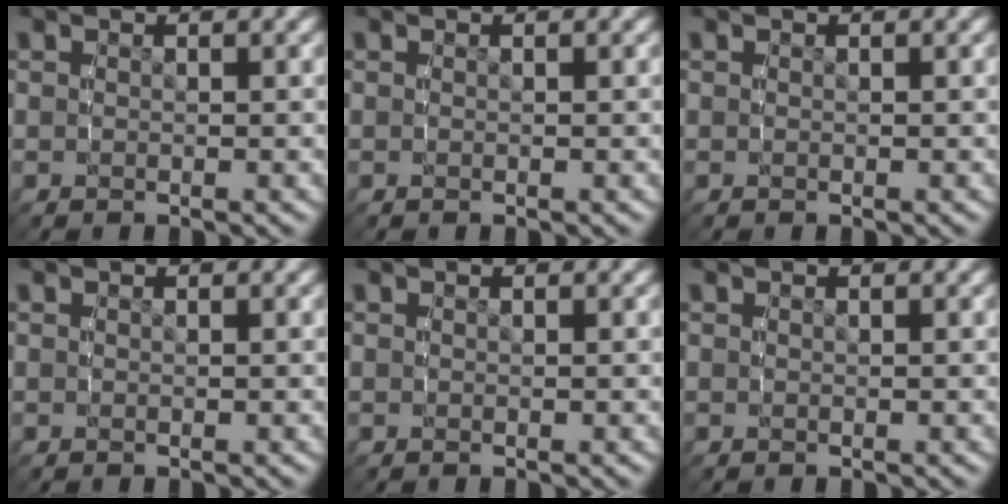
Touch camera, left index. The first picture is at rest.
{"total": 0.0}
{"total": 0.0}
{"total": 0.0}
{"total": 0.0}
{"total": 0.0}